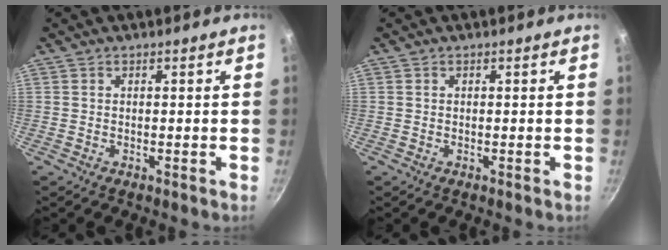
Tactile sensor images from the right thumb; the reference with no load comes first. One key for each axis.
{"total": 0.0}